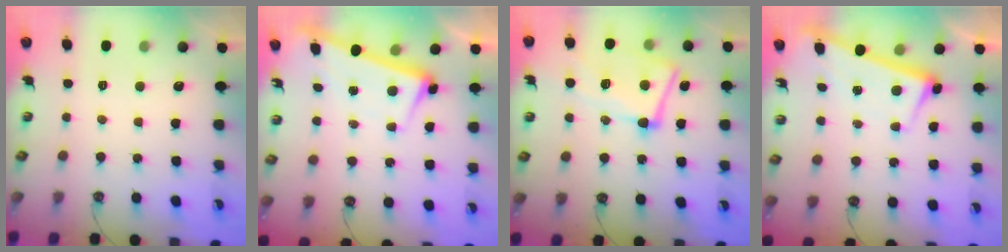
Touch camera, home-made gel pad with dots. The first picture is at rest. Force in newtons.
{"total": 2.3, "press": 2.1, "slide": 0.9}
{"total": 8.9, "press": 8.7, "slide": 2.0}
{"total": 2.8, "press": 2.7, "slide": 0.4}